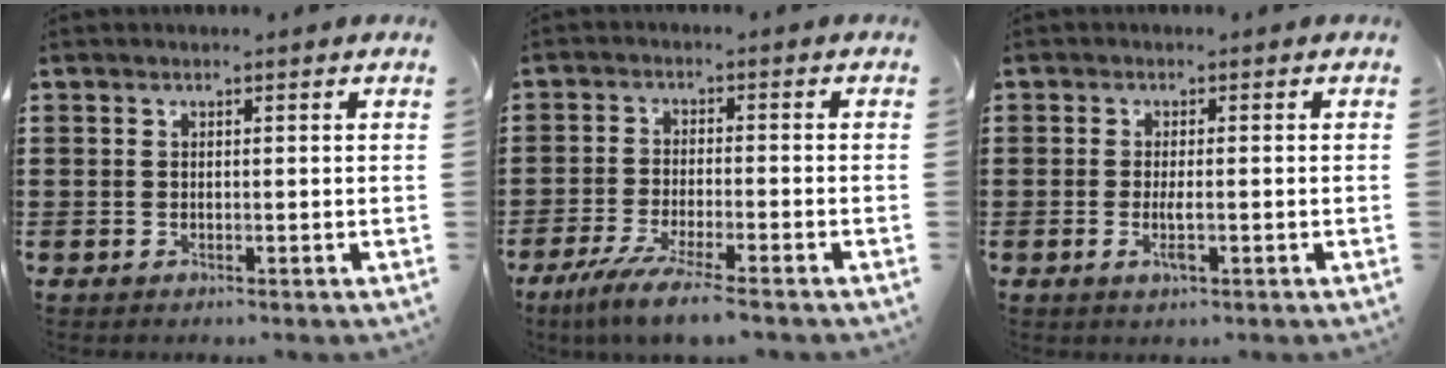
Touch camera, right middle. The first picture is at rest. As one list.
[{"total": 5.4, "force": [-4.5, -0.3, 3.1], "torque": [-0.068, -0.020, -0.087]}, {"total": 2.3, "force": [-0.7, 0.5, 2.2], "torque": [-0.046, -0.003, -0.015]}]